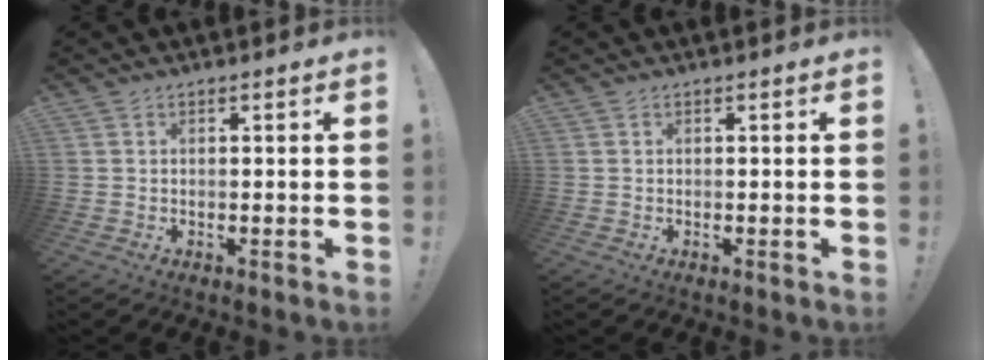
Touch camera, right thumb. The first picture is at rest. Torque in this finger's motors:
{"motor_torque": [-0.01, -0.01, 0.01, 0.03, 0.02]}